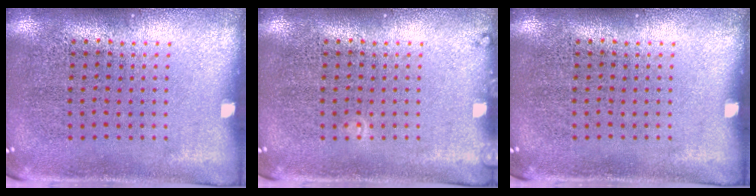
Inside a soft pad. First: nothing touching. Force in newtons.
{"total": 0.6, "press": 0.6, "slide": 0.2}
{"total": 0.0}